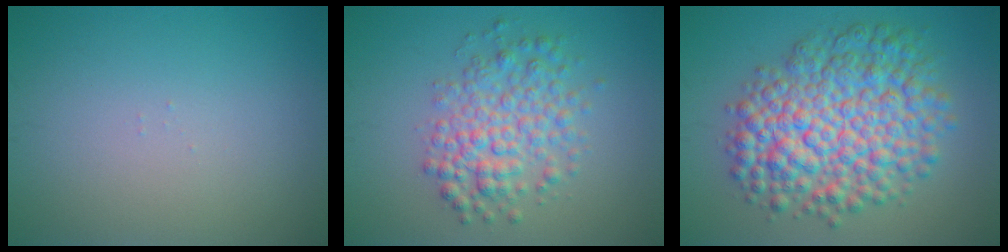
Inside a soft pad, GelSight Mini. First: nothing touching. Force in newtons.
{"total": 4.8, "press": 4.8, "slide": 0.1}
{"total": 9.9, "press": 9.9, "slide": 0.2}